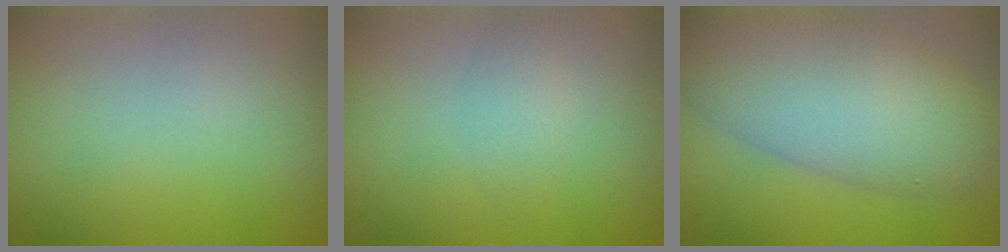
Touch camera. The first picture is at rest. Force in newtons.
{"total": 1.5, "press": 1.5, "slide": 0.0}
{"total": 9.9, "press": 9.9, "slide": 0.5}